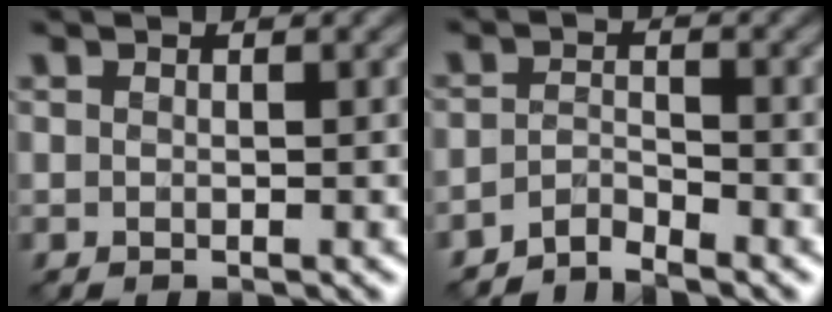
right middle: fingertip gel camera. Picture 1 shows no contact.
{"total": 2.0, "force": [-2.0, 0.0, 0.2], "torque": [-0.006, 0.005, -0.046]}